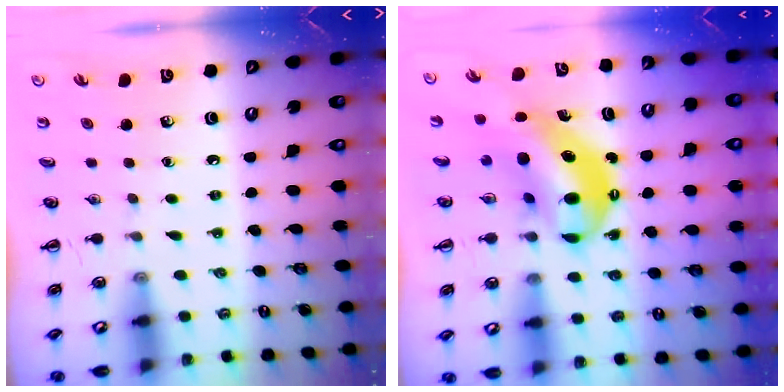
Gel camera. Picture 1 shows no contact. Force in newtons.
{"total": 8.2, "press": 8.0, "slide": 1.4}